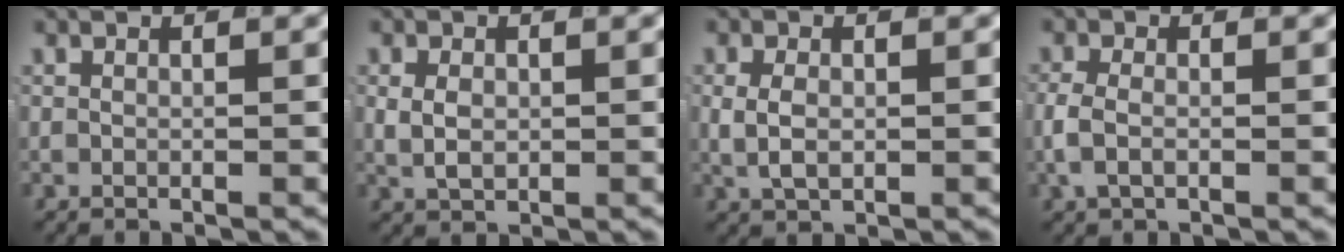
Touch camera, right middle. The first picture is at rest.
{"total": 2.1, "force": [0.1, 1.5, 1.5], "torque": [-0.032, -0.006, 0.011]}
{"total": 2.3, "force": [0.0, 1.4, 1.8], "torque": [-0.041, -0.006, 0.009]}
{"total": 2.2, "force": [-0.5, 1.1, 1.8], "torque": [-0.048, -0.005, -0.004]}